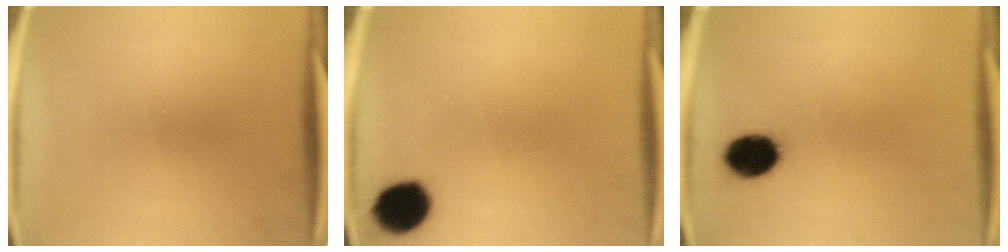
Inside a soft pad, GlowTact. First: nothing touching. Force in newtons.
{"total": 9.7}
{"total": 8.0}